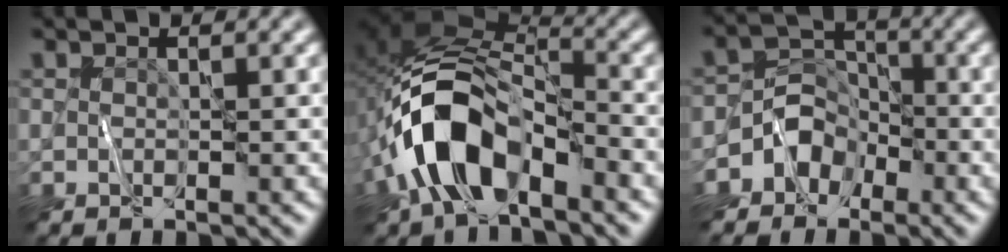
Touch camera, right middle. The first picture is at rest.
{"total": 9.6, "force": [-4.0, 5.3, 6.9], "torque": [-0.135, 0.001, -0.077]}
{"total": 3.5, "force": [-1.9, 2.8, 1.0], "torque": [-0.006, 0.002, -0.041]}